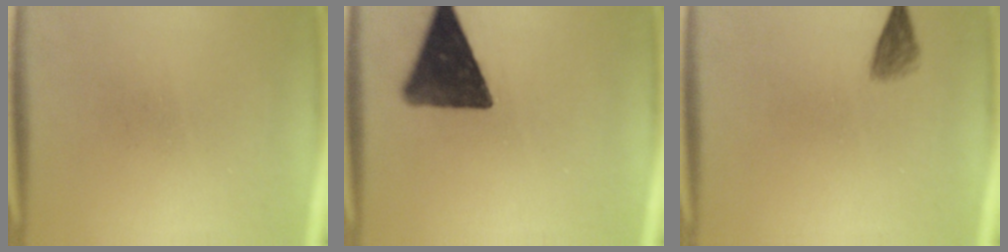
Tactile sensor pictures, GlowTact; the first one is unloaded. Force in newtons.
{"total": 13.9}
{"total": 2.0}